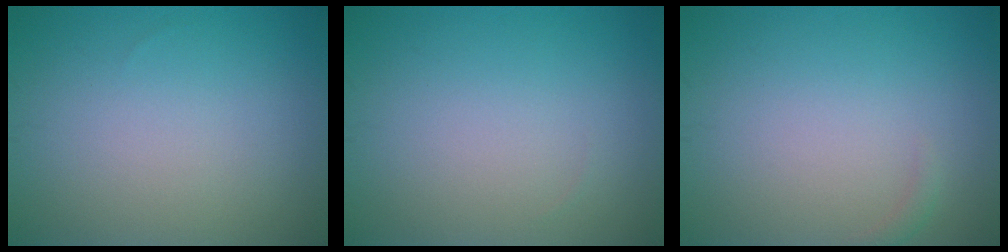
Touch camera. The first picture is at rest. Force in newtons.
{"total": 0.0}
{"total": 0.6, "press": 0.6, "slide": 0.2}